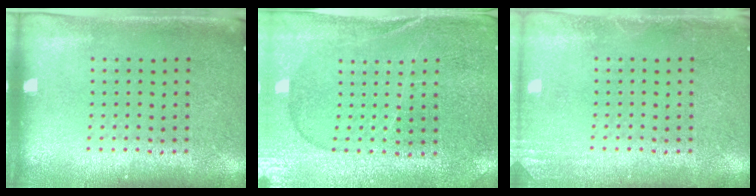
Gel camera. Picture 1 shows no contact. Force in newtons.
{"total": 1.3, "press": 1.2, "slide": 0.3}
{"total": 1.6, "press": 1.6, "slide": 0.3}